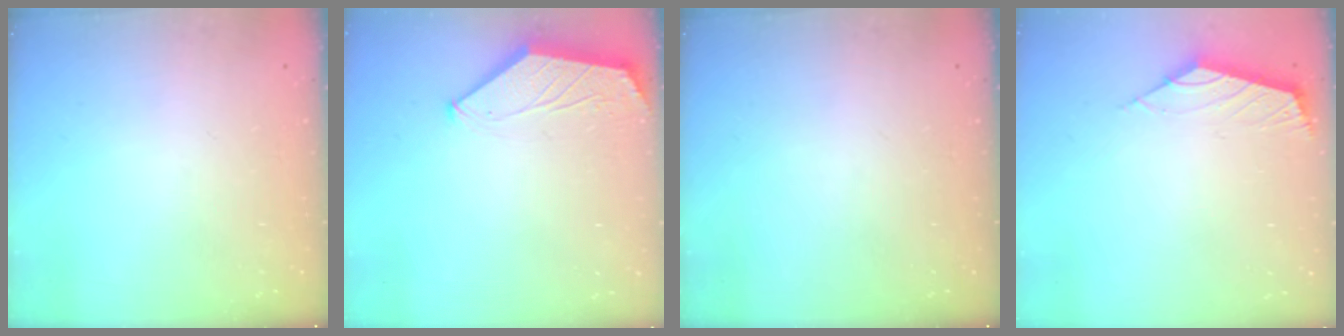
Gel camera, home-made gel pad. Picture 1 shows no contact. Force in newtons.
{"total": 1.5, "press": 1.5, "slide": 0.4}
{"total": 0.0}
{"total": 2.7, "press": 2.6, "slide": 0.6}